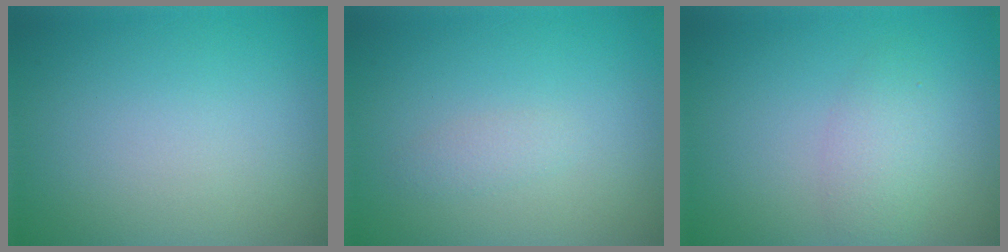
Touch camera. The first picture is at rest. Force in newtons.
{"total": 0.9, "press": 0.9, "slide": 0.0}
{"total": 2.3, "press": 2.3, "slide": 0.0}